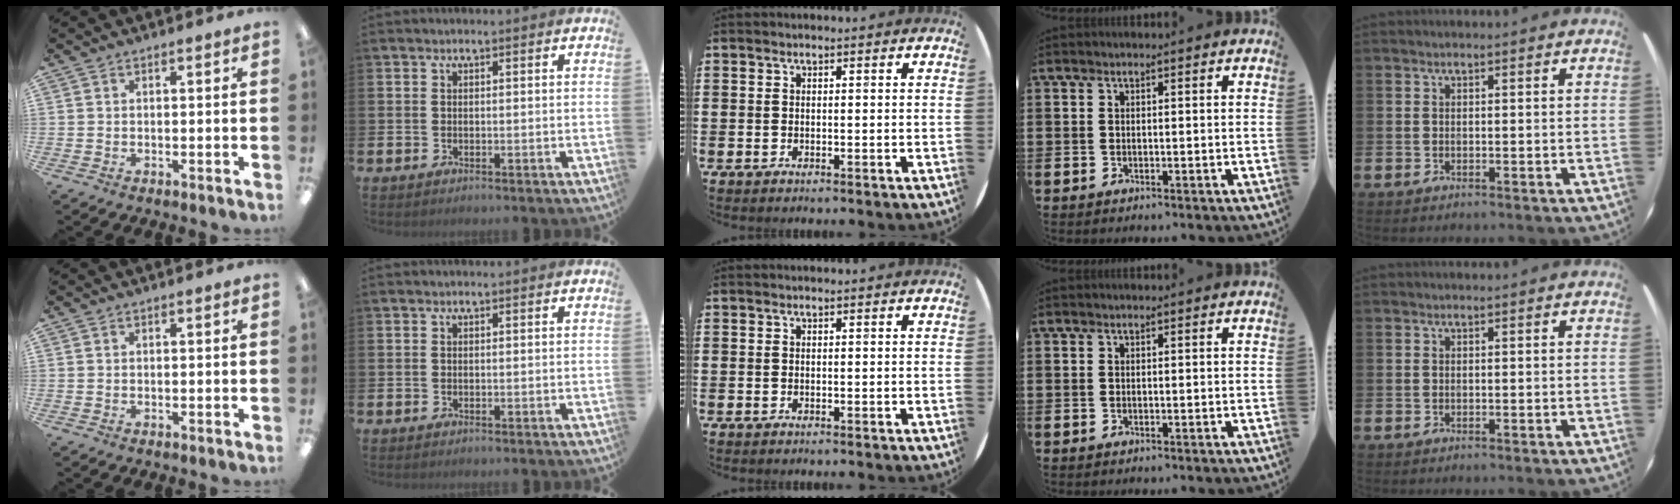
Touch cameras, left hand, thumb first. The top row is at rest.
{}